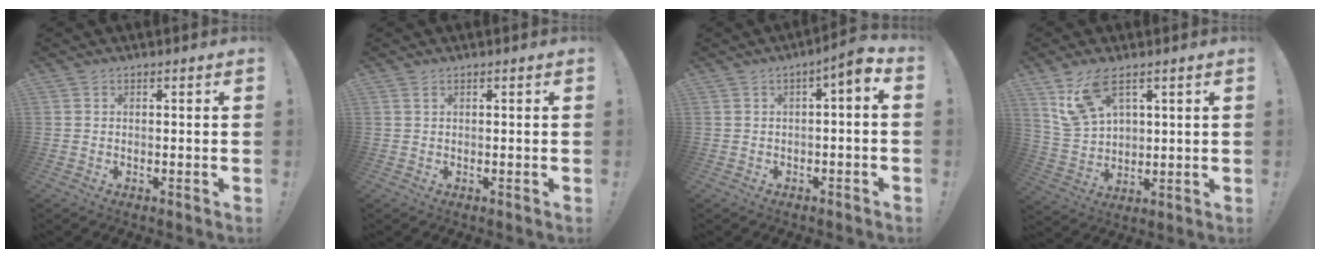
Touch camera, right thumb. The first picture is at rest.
{"total": 1.0, "force": [0.5, 0.1, 0.8], "torque": [-0.019, 0.002, 0.008]}
{"total": 4.2, "force": [0.1, 0.7, 4.1], "torque": [-0.052, -0.006, -0.005]}
{"total": 11.5, "force": [6.6, 6.3, 7.0], "torque": [-0.134, -0.025, 0.130]}